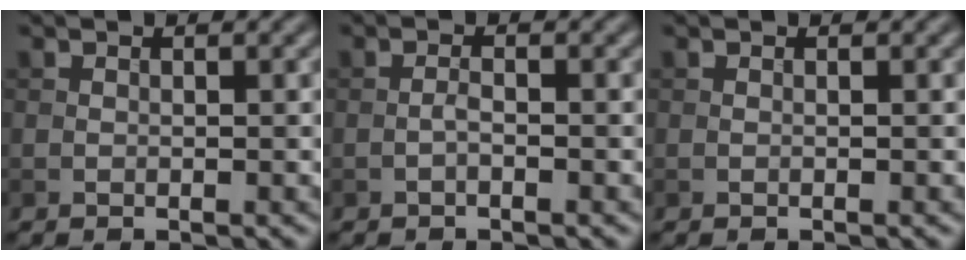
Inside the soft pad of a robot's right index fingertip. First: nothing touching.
{"total": 0.9, "force": [-0.5, 0.2, 0.8], "torque": [-0.016, 0.002, -0.011]}
{"total": 0.0}